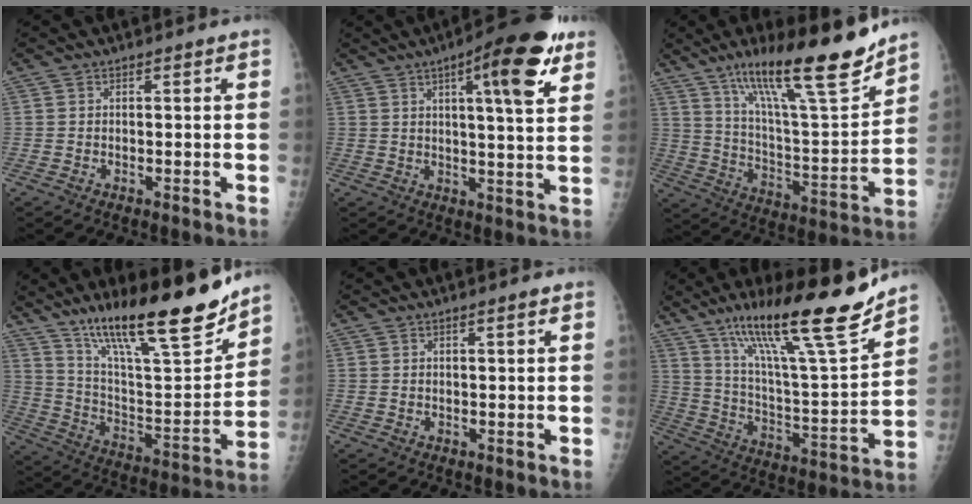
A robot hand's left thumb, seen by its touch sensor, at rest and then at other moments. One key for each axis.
{"total": 14.4, "fx": 7.1, "fy": 3.1, "fz": 12.1, "tx": -0.155, "ty": -0.024, "tz": 0.093}
{"total": 23.6, "fx": 16.3, "fy": 4.3, "fz": 16.5, "tx": -0.247, "ty": -0.074, "tz": 0.277}
{"total": 24.9, "fx": 18.1, "fy": 5.2, "fz": 16.2, "tx": -0.235, "ty": -0.086, "tz": 0.306}
{"total": 1.0, "fx": 0.5, "fy": 0.0, "fz": 0.8, "tx": -0.013, "ty": -0.001, "tz": 0.009}
{"total": 24.6, "fx": 16.9, "fy": 3.4, "fz": 17.5, "tx": -0.271, "ty": -0.068, "tz": 0.289}